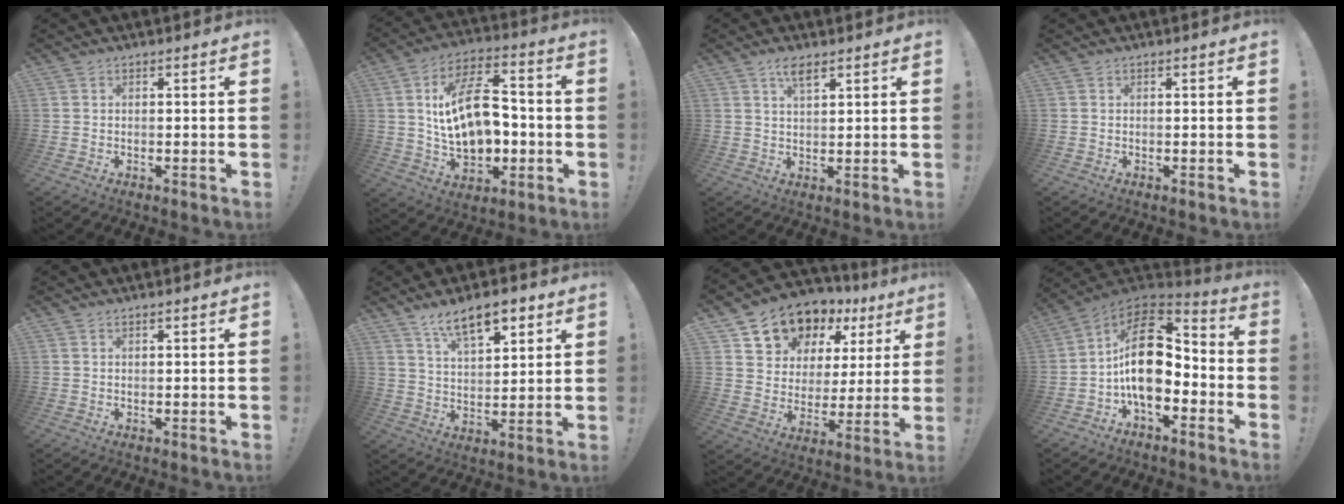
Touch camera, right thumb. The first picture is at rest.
{"total": 19.0, "force": [0.8, 12.1, 14.6], "torque": [-0.241, 0.001, 0.016]}
{"total": 4.7, "force": [3.0, 1.5, 3.3], "torque": [-0.057, -0.013, 0.051]}
{"total": 0.0}
{"total": 0.6, "force": [0.5, -0.1, 0.4], "torque": [0.001, -0.003, 0.007]}
{"total": 11.7, "force": [7.5, 4.8, 7.6], "torque": [-0.112, -0.033, 0.131]}
{"total": 12.9, "force": [9.5, 8.1, 3.5], "torque": [-0.054, -0.074, 0.182]}
{"total": 18.9, "force": [-0.1, 11.4, 15.1], "torque": [-0.262, 0.011, 0.005]}